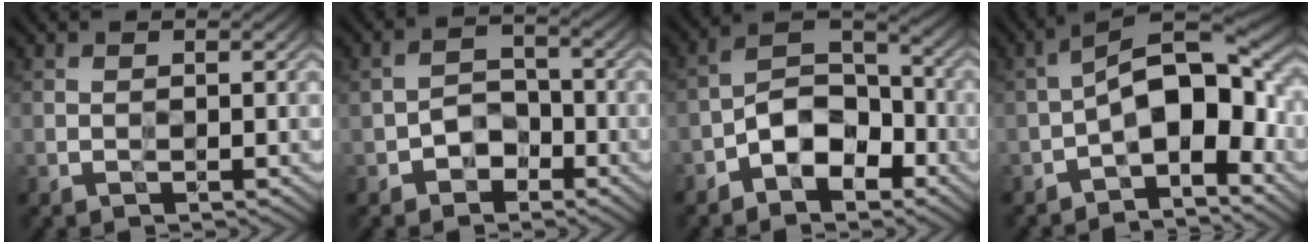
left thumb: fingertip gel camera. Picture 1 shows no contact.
{"total": 3.7, "force": [-1.9, 2.5, 1.9], "torque": [-0.033, 0.009, -0.040]}
{"total": 7.0, "force": [-3.6, 4.0, 4.6], "torque": [-0.074, 0.015, -0.081]}
{"total": 9.9, "force": [-2.8, 4.3, 8.5], "torque": [-0.135, 0.016, -0.059]}